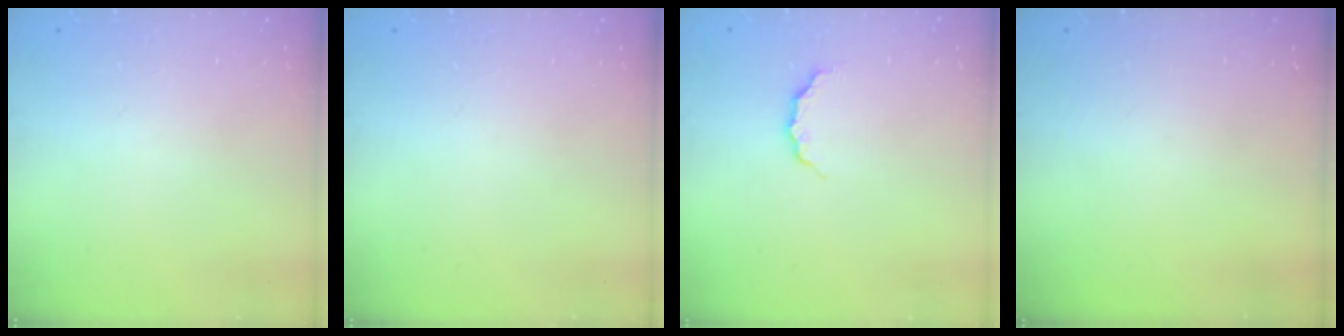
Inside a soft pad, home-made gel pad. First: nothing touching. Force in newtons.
{"total": 0.0}
{"total": 2.7, "press": 2.6, "slide": 0.3}
{"total": 0.0}